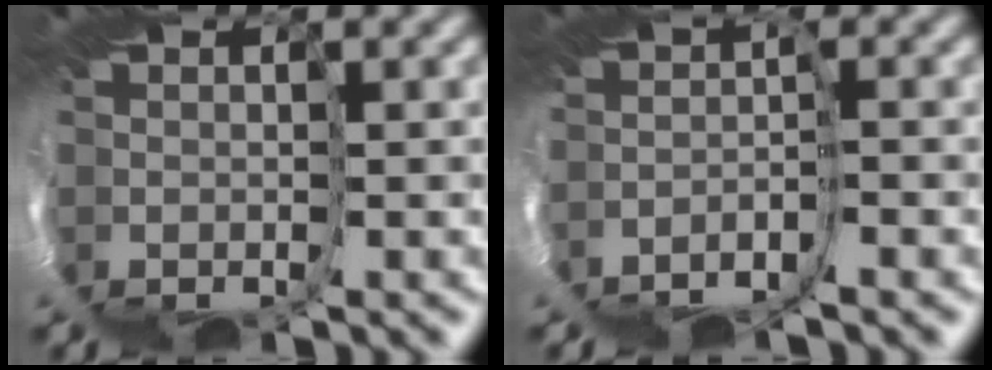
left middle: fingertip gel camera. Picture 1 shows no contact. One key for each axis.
{"total": 4.0, "fx": -1.6, "fy": -3.7, "fz": 0.1, "tx": -0.006, "ty": -0.020, "tz": -0.006}